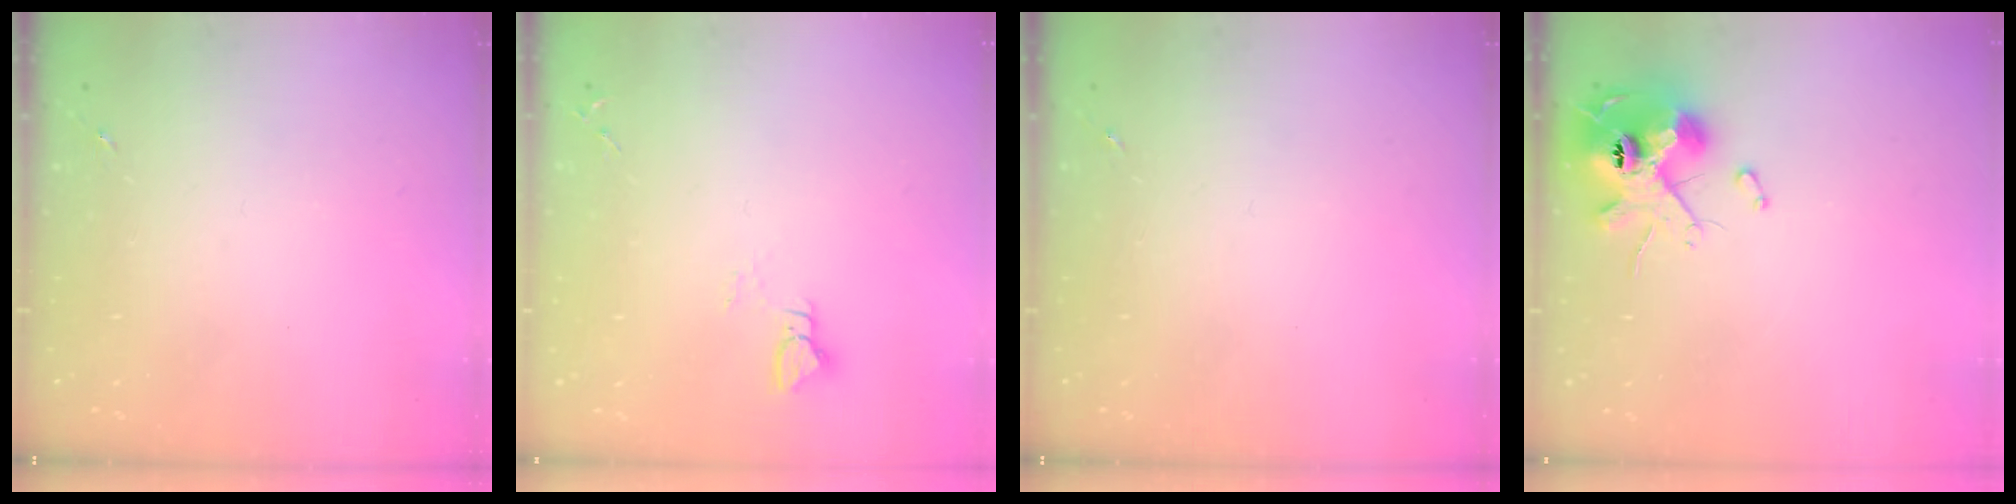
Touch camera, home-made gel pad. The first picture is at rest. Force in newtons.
{"total": 3.0, "press": 3.0, "slide": 0.3}
{"total": 0.0}
{"total": 11.9, "press": 11.7, "slide": 1.7}